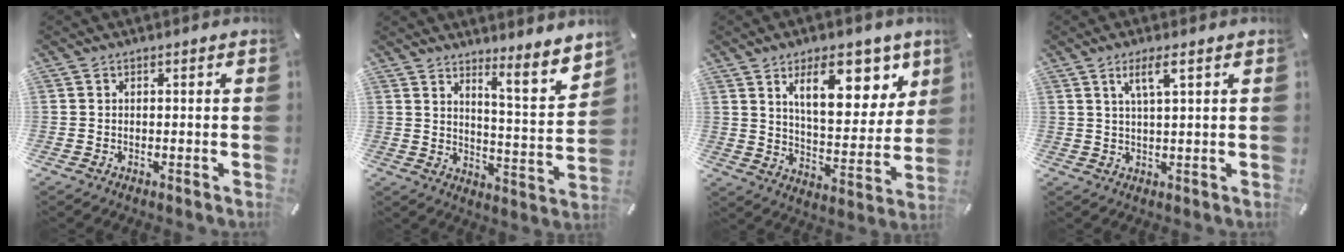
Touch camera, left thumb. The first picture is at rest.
{"total": 8.4, "force": [7.4, 0.6, 3.9], "torque": [-0.051, -0.075, 0.123]}
{"total": 16.7, "force": [9.2, 8.0, 11.5], "torque": [-0.158, -0.040, 0.150]}
{"total": 5.1, "force": [2.3, 0.7, 4.5], "torque": [-0.094, 0.001, 0.037]}